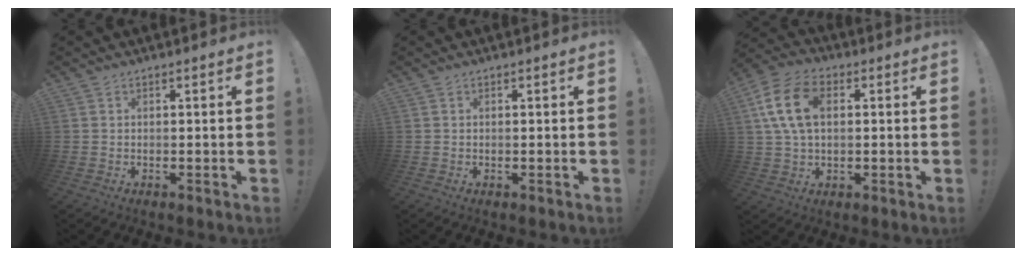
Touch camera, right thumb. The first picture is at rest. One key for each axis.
{"total": 0.0}
{"total": 14.8, "fx": 3.3, "fy": 9.9, "fz": 10.5, "tx": -0.203, "ty": 0.008, "tz": 0.064}